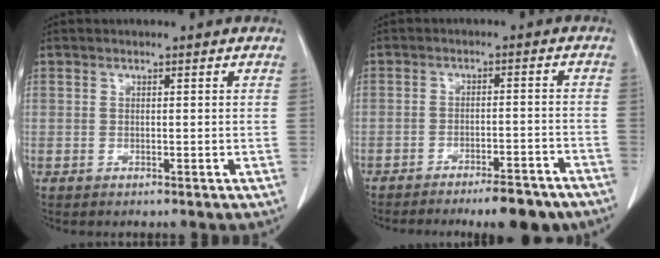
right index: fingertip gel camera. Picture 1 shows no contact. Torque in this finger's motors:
{"motor_torque": [0.33, -0.35, 0.27, 0.01]}